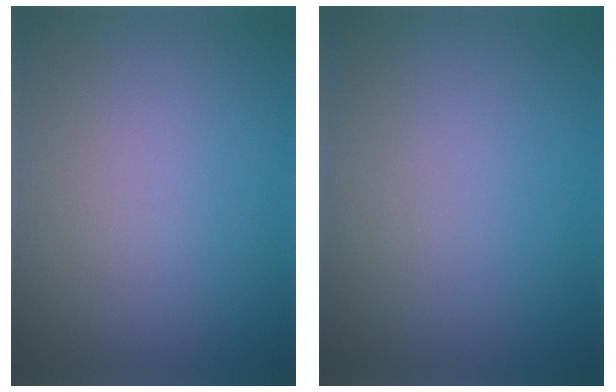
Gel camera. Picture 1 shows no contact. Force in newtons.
{"total": 0.0}